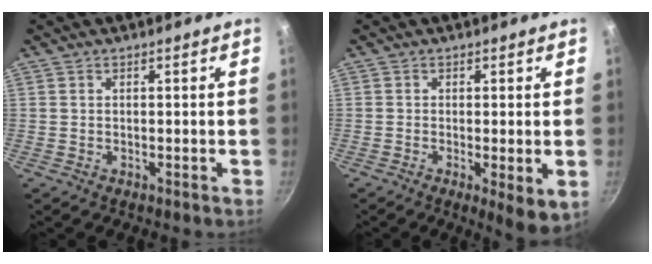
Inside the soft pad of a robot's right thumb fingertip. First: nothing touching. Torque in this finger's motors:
{"motor_torque": [-0.32, 0.08, -0.19, -0.08, 0.04]}